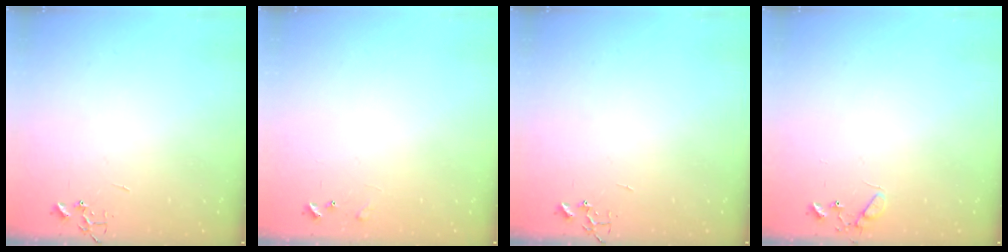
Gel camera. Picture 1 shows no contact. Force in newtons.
{"total": 5.9, "press": 5.9, "slide": 0.9}
{"total": 0.0}
{"total": 6.1, "press": 6.1, "slide": 0.5}